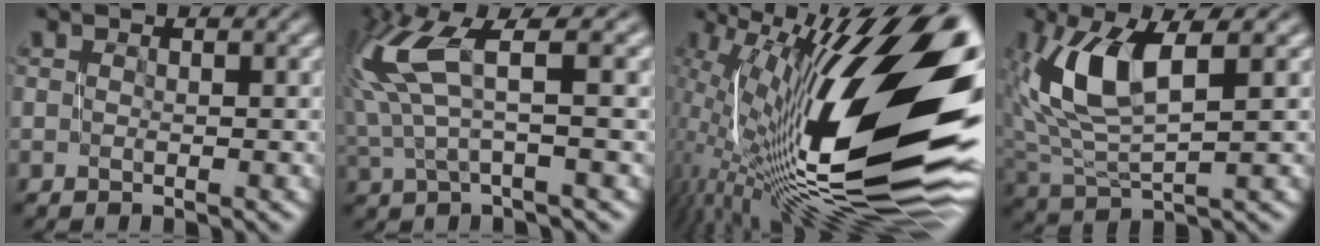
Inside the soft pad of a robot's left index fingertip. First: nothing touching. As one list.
[{"total": 7.6, "force": [2.4, 1.7, 7.0], "torque": [-0.154, 0.024, 0.048]}, {"total": 19.3, "force": [2.2, 7.2, 17.8], "torque": [-0.277, -0.019, 0.029]}, {"total": 7.4, "force": [2.4, 2.9, 6.3], "torque": [-0.142, 0.008, 0.045]}]